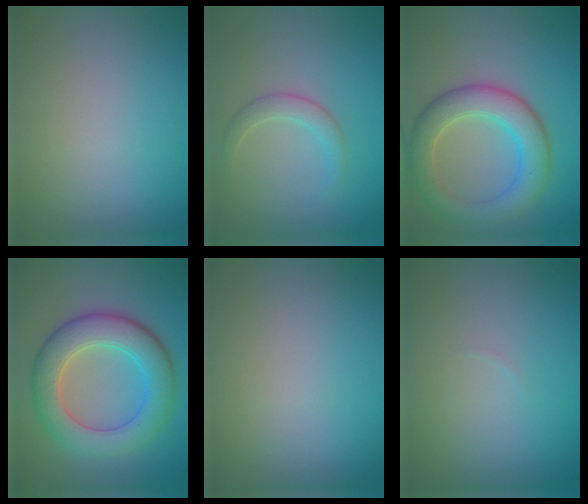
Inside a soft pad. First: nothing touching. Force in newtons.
{"total": 1.8, "press": 1.8, "slide": 0.2}
{"total": 6.1, "press": 6.1, "slide": 0.2}
{"total": 7.5, "press": 7.5, "slide": 0.6}
{"total": 0.0}
{"total": 0.0}